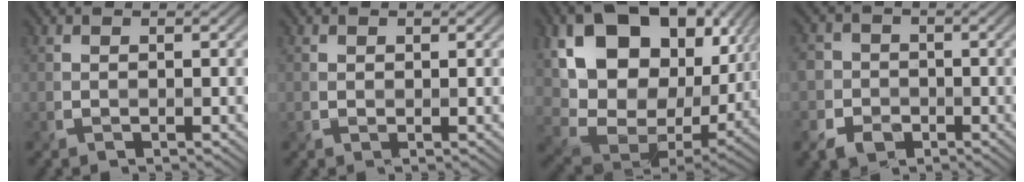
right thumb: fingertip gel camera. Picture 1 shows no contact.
{"total": 0.6, "force": [0.4, 0.4, 0.0], "torque": [-0.001, -0.002, 0.007]}
{"total": 20.1, "force": [6.4, 13.7, 13.1], "torque": [-0.269, 0.007, 0.134]}
{"total": 6.5, "force": [-2.5, 5.8, 1.3], "torque": [-0.037, -0.010, -0.077]}